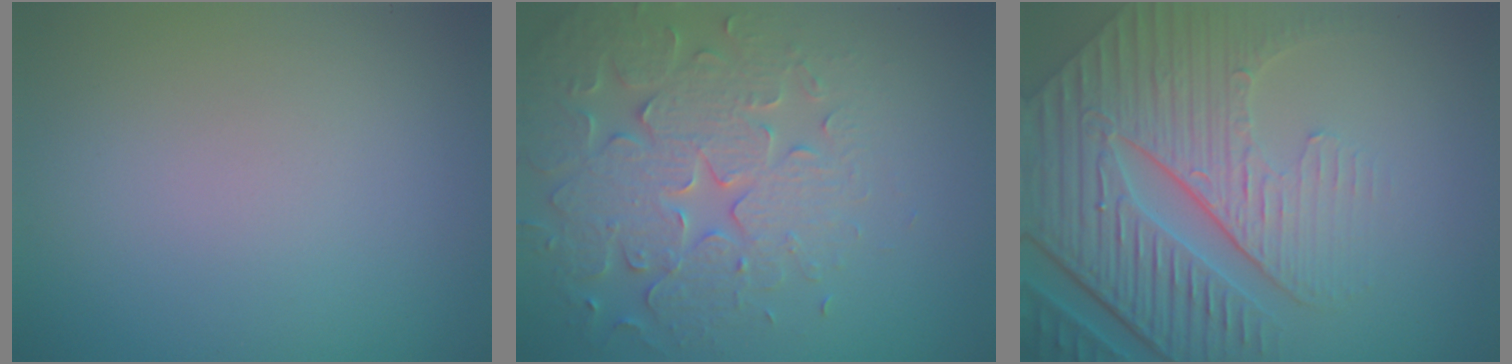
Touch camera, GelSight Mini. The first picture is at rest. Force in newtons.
{"total": 5.1, "press": 5.0, "slide": 1.0}
{"total": 9.1, "press": 6.3, "slide": 6.6}